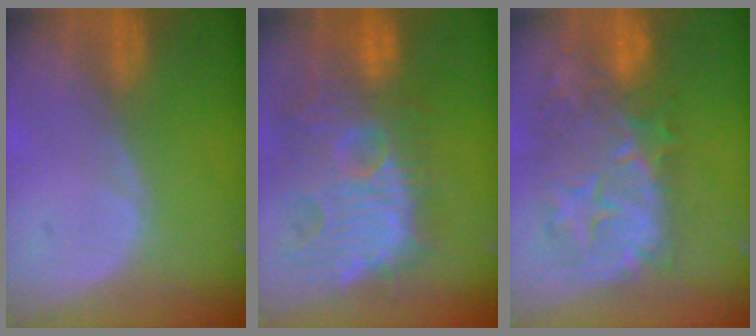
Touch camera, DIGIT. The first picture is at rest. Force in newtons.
{"total": 13.8, "press": 12.3, "slide": 6.2}
{"total": 11.3, "press": 10.4, "slide": 4.3}